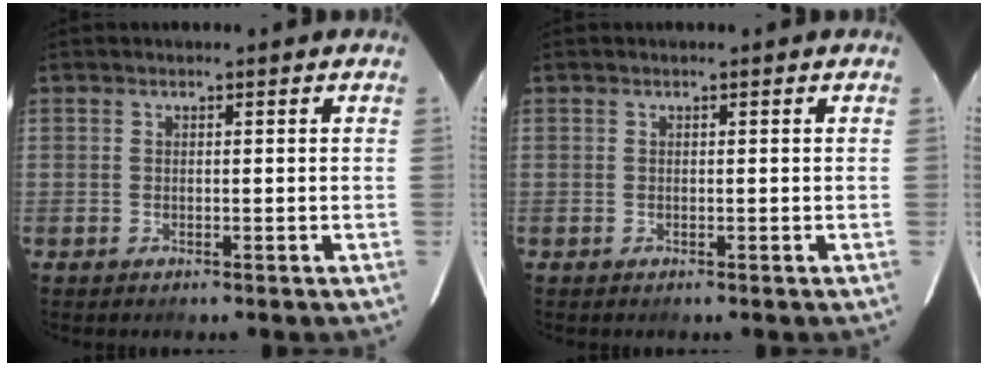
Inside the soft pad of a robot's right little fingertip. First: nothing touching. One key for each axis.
{"total": 0.0}